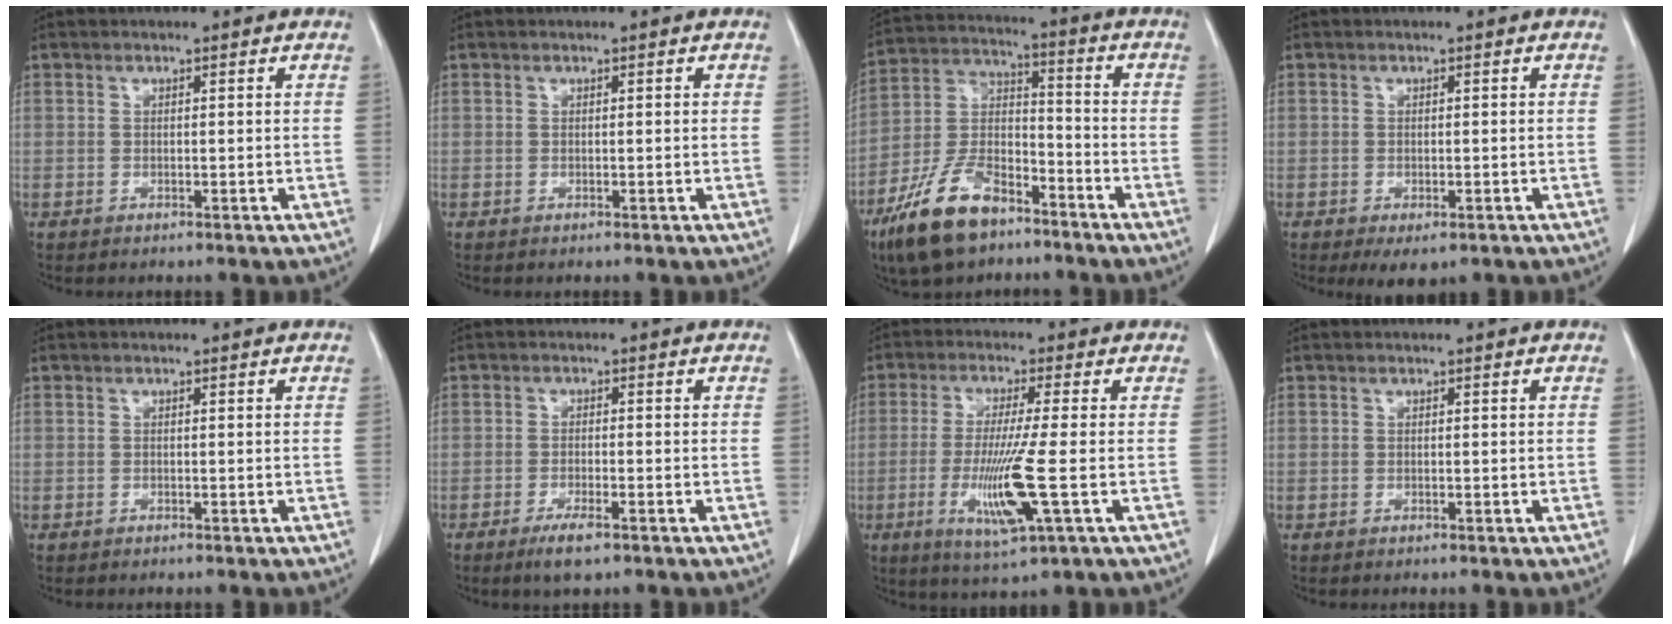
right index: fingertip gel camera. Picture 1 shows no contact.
{"total": 0.0}
{"total": 13.8, "force": [-9.3, 5.8, 8.3], "torque": [-0.171, 0.001, -0.176]}
{"total": 3.1, "force": [-1.8, 1.5, 2.0], "torque": [-0.024, -0.005, -0.016]}
{"total": 0.0}
{"total": 3.6, "force": [-2.3, 0.6, 2.7], "torque": [-0.054, -0.005, -0.038]}
{"total": 10.1, "force": [-2.4, -0.6, 9.7], "torque": [-0.196, -0.027, -0.046]}
{"total": 0.0}